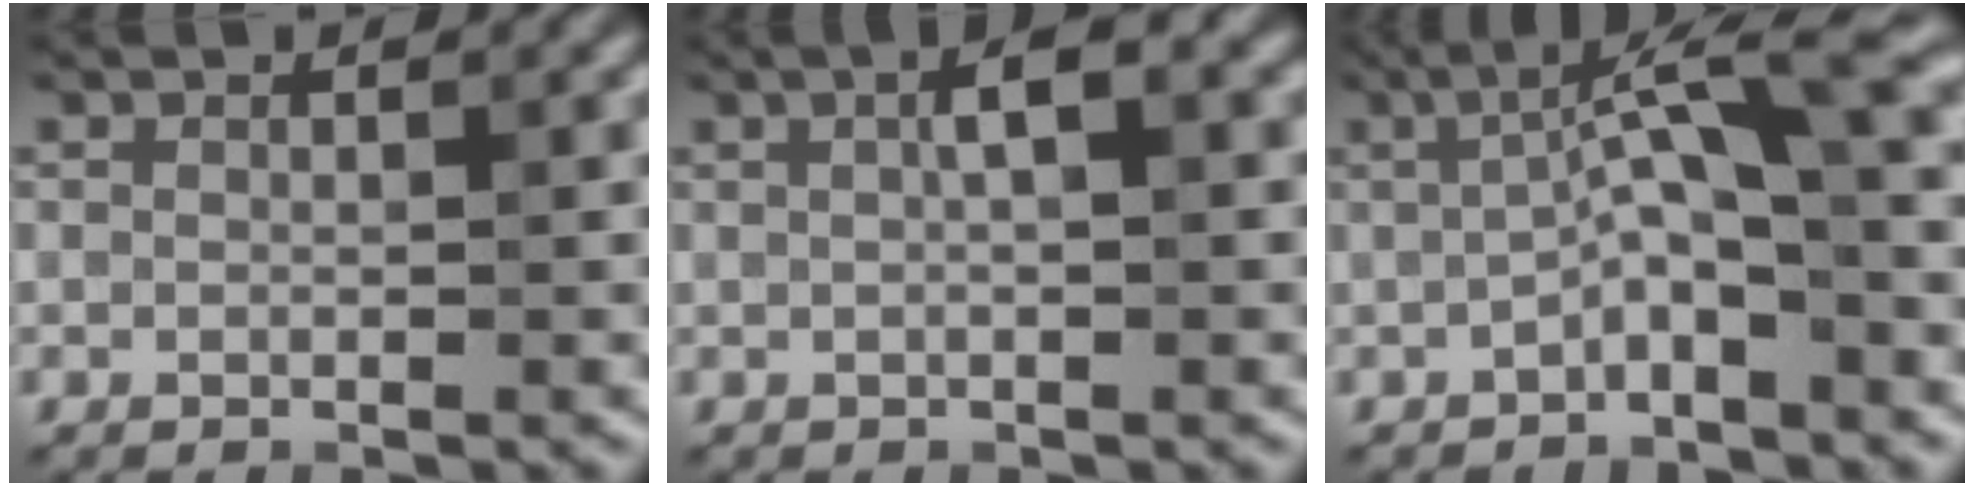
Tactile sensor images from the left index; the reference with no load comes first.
{"total": 2.8, "force": [0.6, 0.6, 2.6], "torque": [-0.044, 0.010, 0.008]}
{"total": 6.6, "force": [-0.4, 1.3, 6.5], "torque": [-0.098, 0.021, -0.017]}